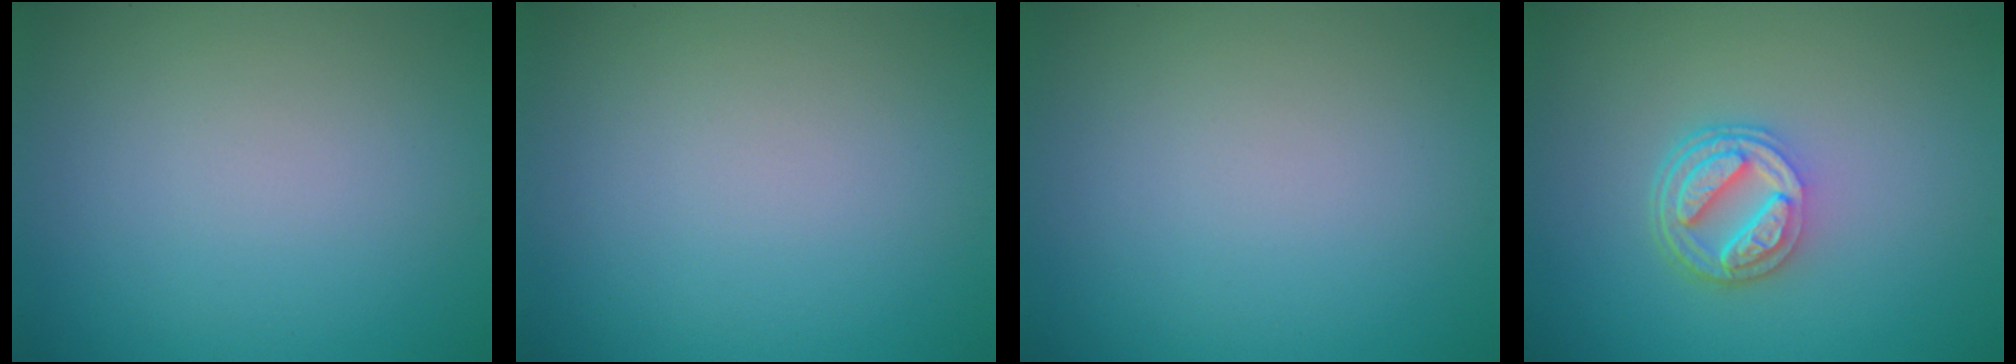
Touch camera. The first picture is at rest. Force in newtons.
{"total": 0.0}
{"total": 0.0}
{"total": 4.3, "press": 3.3, "slide": 2.8}